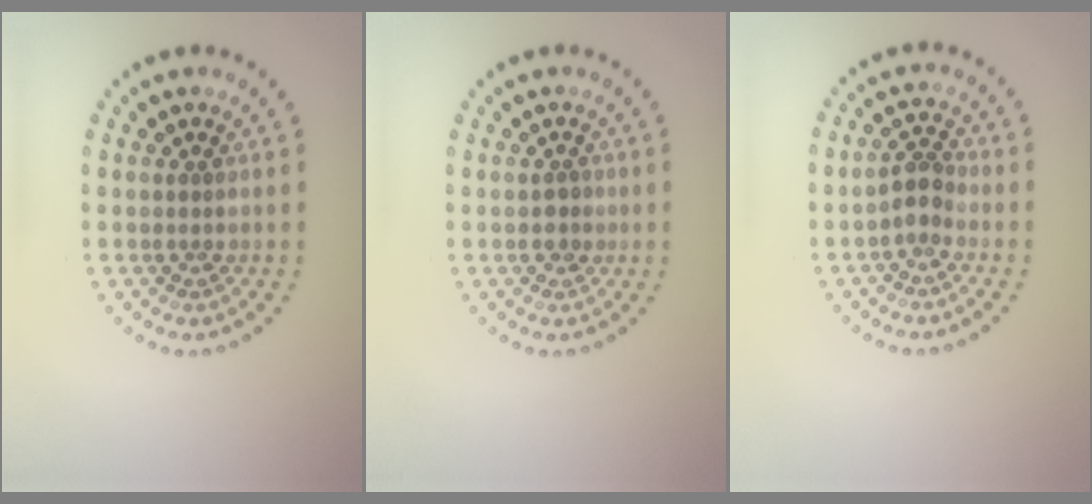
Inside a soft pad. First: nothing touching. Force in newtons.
{"total": 1.1, "press": 1.1, "slide": 0.4}
{"total": 1.8, "press": 1.6, "slide": 0.8}